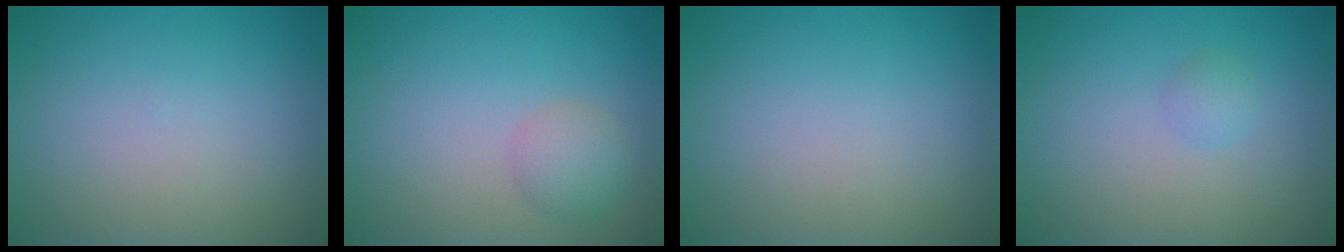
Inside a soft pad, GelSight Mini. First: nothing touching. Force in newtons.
{"total": 2.2, "press": 2.2, "slide": 0.0}
{"total": 0.0}
{"total": 1.0, "press": 1.0, "slide": 0.1}